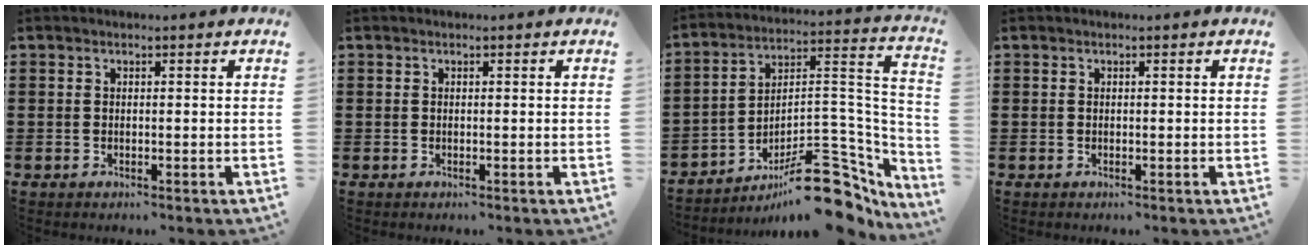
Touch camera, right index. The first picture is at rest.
{"total": 0.0}
{"total": 14.7, "force": [-9.7, 5.5, 9.6], "torque": [-0.106, 0.045, -0.162]}
{"total": 0.0}